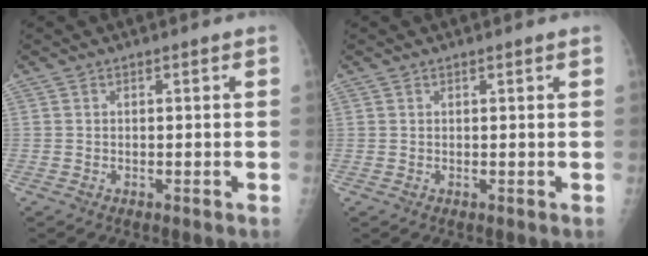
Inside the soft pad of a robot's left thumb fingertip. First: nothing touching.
{"total": 0.6, "force": [0.5, -0.1, 0.3], "torque": [-0.012, -0.004, 0.012]}